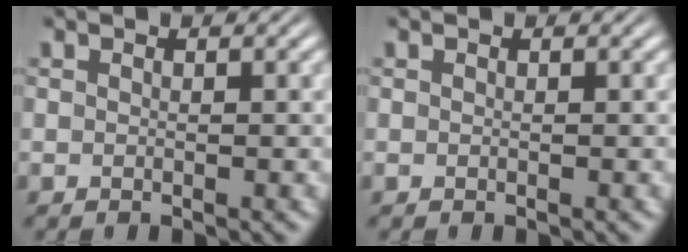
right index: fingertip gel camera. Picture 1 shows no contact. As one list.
[{"total": 0.0}]